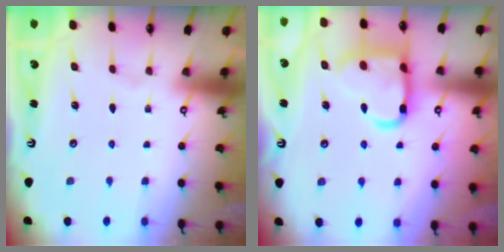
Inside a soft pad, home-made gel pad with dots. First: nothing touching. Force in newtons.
{"total": 17.8, "press": 17.7, "slide": 1.5}